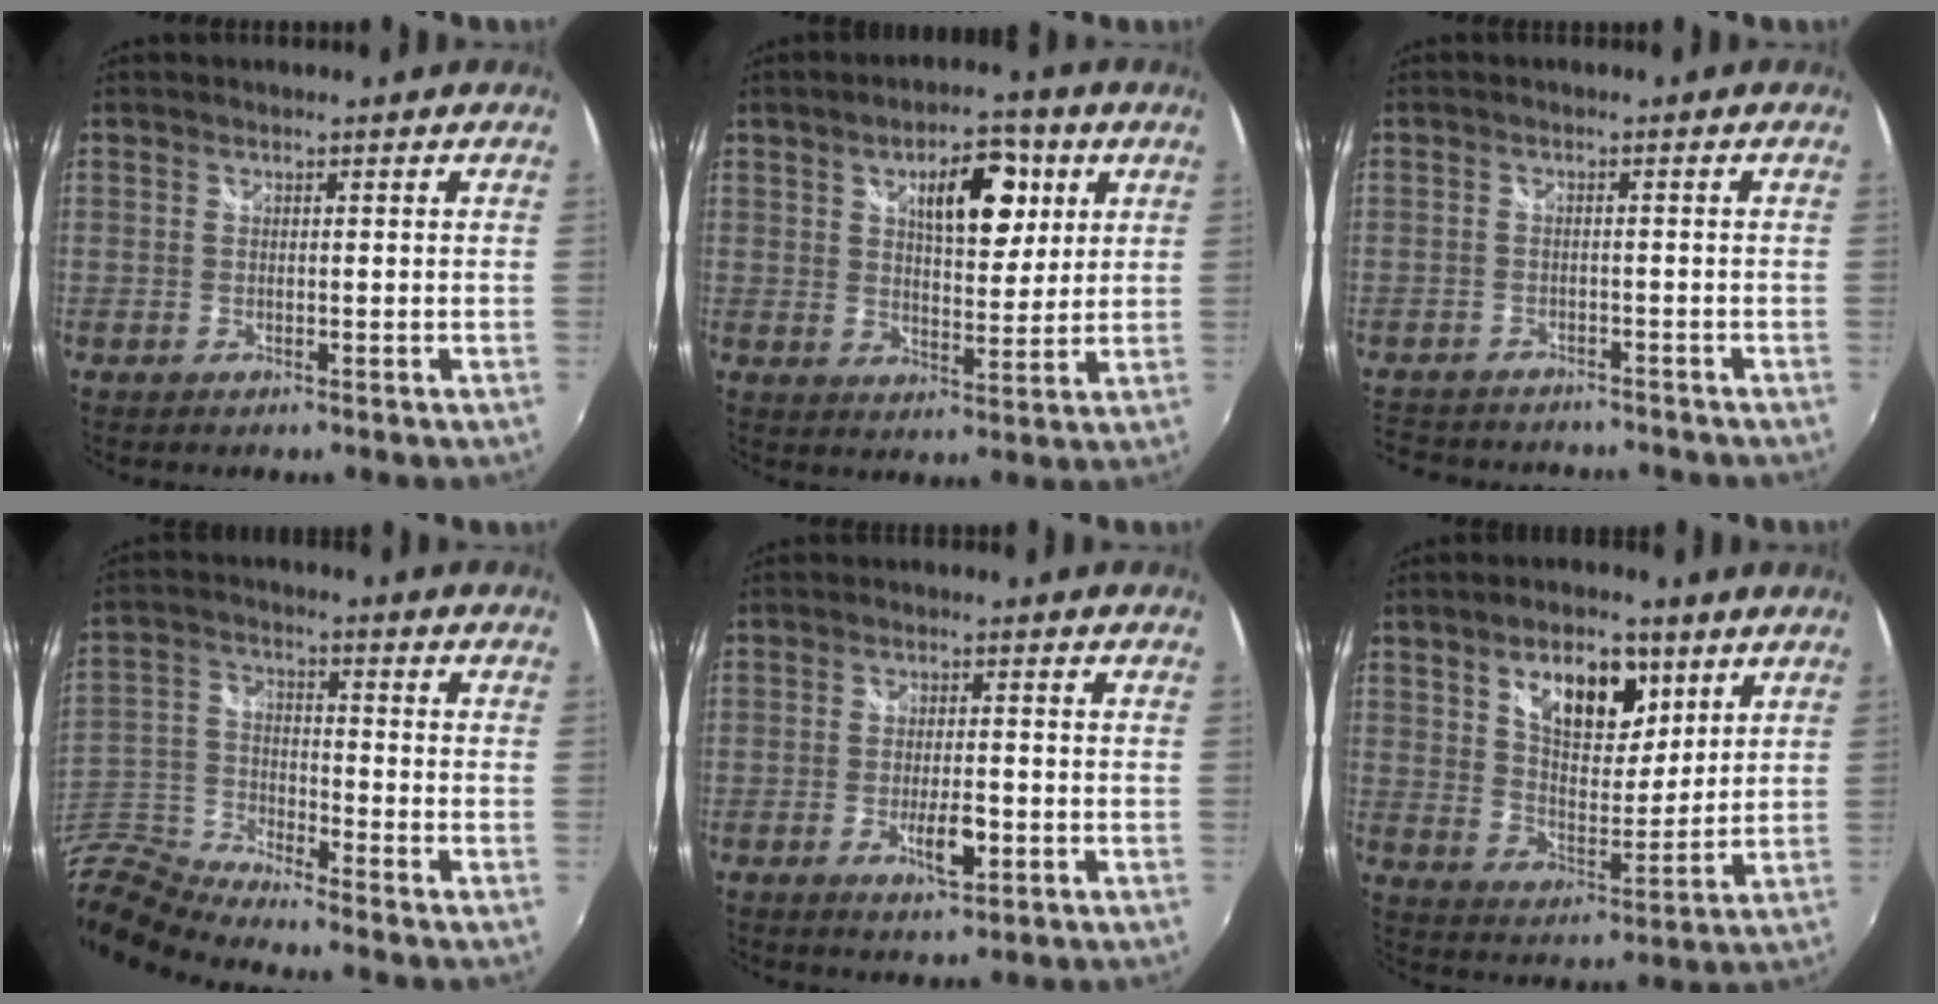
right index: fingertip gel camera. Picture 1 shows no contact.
{"total": 11.1, "force": [4.5, 5.2, 8.7], "torque": [-0.124, 0.019, 0.071]}
{"total": 10.3, "force": [-8.9, 4.4, 2.9], "torque": [-0.086, -0.001, -0.134]}
{"total": 12.9, "force": [-11.0, 3.6, 5.6], "torque": [-0.140, -0.007, -0.234]}
{"total": 5.3, "force": [-2.0, 1.7, 4.6], "torque": [-0.091, -0.008, -0.034]}
{"total": 12.4, "force": [6.2, 6.4, 8.6], "torque": [-0.135, 0.008, 0.107]}